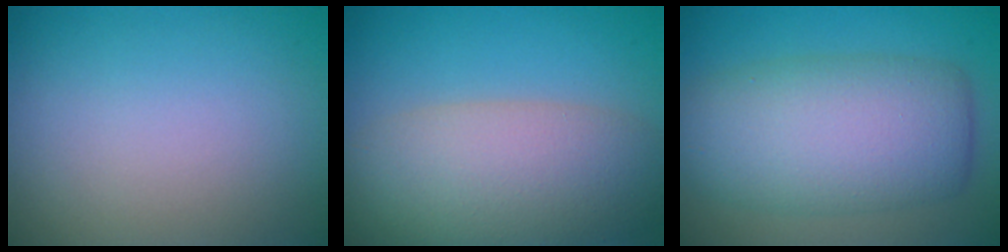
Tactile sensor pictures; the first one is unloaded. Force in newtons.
{"total": 8.3, "press": 8.3, "slide": 0.5}
{"total": 8.7, "press": 8.7, "slide": 0.2}